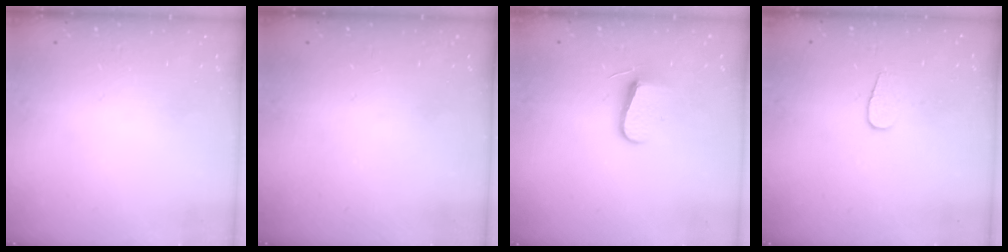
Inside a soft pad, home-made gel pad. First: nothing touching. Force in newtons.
{"total": 0.0}
{"total": 7.8, "press": 7.7, "slide": 0.4}
{"total": 5.0, "press": 5.0, "slide": 0.5}